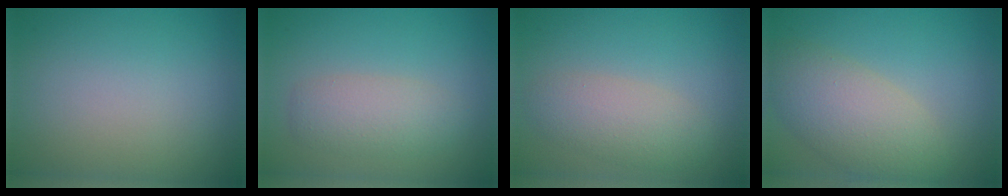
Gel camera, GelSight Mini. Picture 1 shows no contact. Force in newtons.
{"total": 3.0, "press": 3.0, "slide": 0.2}
{"total": 3.2, "press": 3.2, "slide": 0.2}
{"total": 5.6, "press": 5.6, "slide": 0.3}